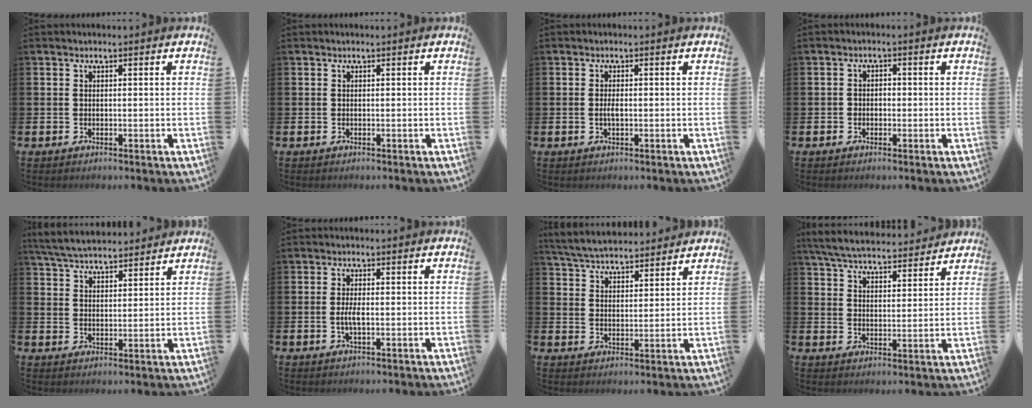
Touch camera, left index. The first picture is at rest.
{"total": 0.0}
{"total": 1.2, "force": [-0.2, 0.4, 1.1], "torque": [-0.014, -0.002, -0.006]}
{"total": 1.4, "force": [-0.7, 1.1, 0.5], "torque": [-0.003, 0.002, -0.018]}
{"total": 5.4, "force": [5.3, 0.7, 0.9], "torque": [-0.039, -0.024, 0.096]}
{"total": 2.2, "force": [-0.3, 0.7, 2.1], "torque": [-0.030, -0.003, -0.008]}
{"total": 5.5, "force": [5.4, 0.9, 0.6], "torque": [-0.035, -0.027, 0.096]}
{"total": 6.3, "force": [6.1, 1.0, 1.3], "torque": [-0.052, -0.035, 0.108]}